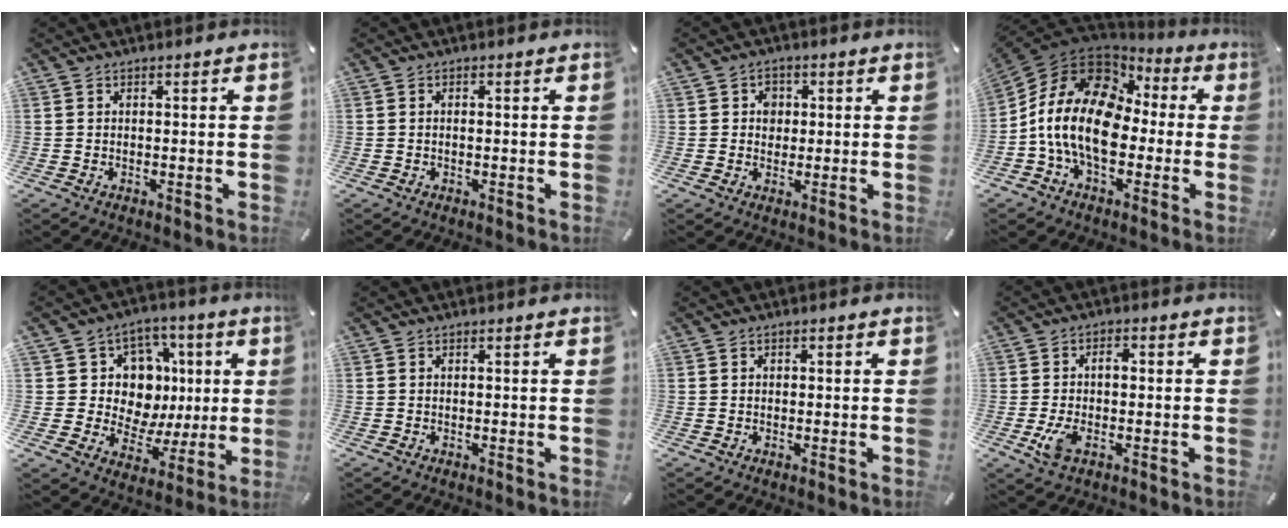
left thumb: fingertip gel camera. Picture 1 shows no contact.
{"total": 0.6, "force": [-0.1, 0.3, 0.5], "torque": [-0.012, -0.001, -0.002]}
{"total": 3.7, "force": [0.3, 3.5, 1.3], "torque": [-0.009, -0.001, -0.002]}
{"total": 17.8, "force": [-2.8, 12.5, 12.4], "torque": [-0.271, 0.020, -0.050]}
{"total": 13.3, "force": [1.5, 12.5, 4.4], "torque": [-0.056, -0.021, 0.044]}
{"total": 0.0}
{"total": 0.7, "force": [0.0, 0.6, 0.3], "torque": [-0.007, 0.005, -0.002]}
{"total": 6.0, "force": [-0.7, 3.2, 5.0], "torque": [-0.106, -0.002, -0.019]}